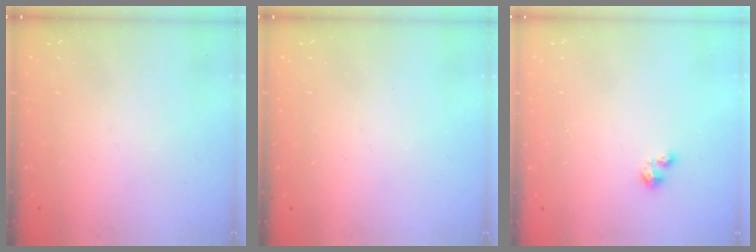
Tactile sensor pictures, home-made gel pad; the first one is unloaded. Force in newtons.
{"total": 0.0}
{"total": 2.1, "press": 2.0, "slide": 0.5}